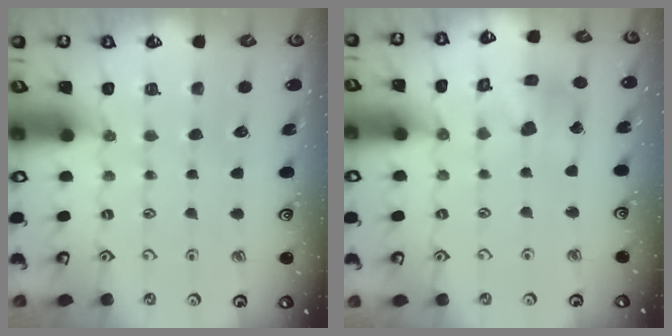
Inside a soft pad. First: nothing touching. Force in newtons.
{"total": 11.5, "press": 11.4, "slide": 1.7}